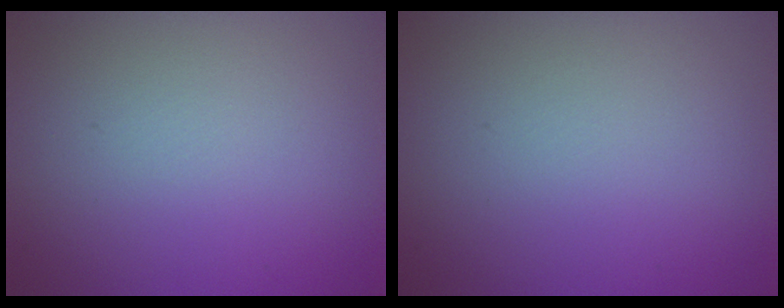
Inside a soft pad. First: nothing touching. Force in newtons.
{"total": 0.0}